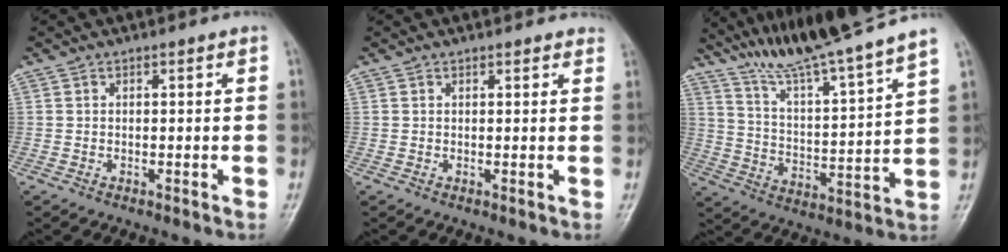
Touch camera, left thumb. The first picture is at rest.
{"total": 3.8, "force": [3.4, 1.1, 1.0], "torque": [0.010, -0.005, 0.030]}
{"total": 18.5, "force": [16.0, -1.1, 9.2], "torque": [-0.144, -0.088, 0.266]}